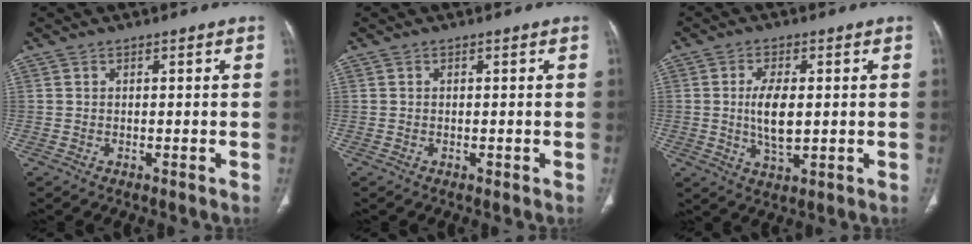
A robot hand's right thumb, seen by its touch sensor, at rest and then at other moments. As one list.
[{"total": 0.0}, {"total": 7.4, "force": [0.3, 3.4, 6.5], "torque": [-0.122, -0.009, 0.007]}]